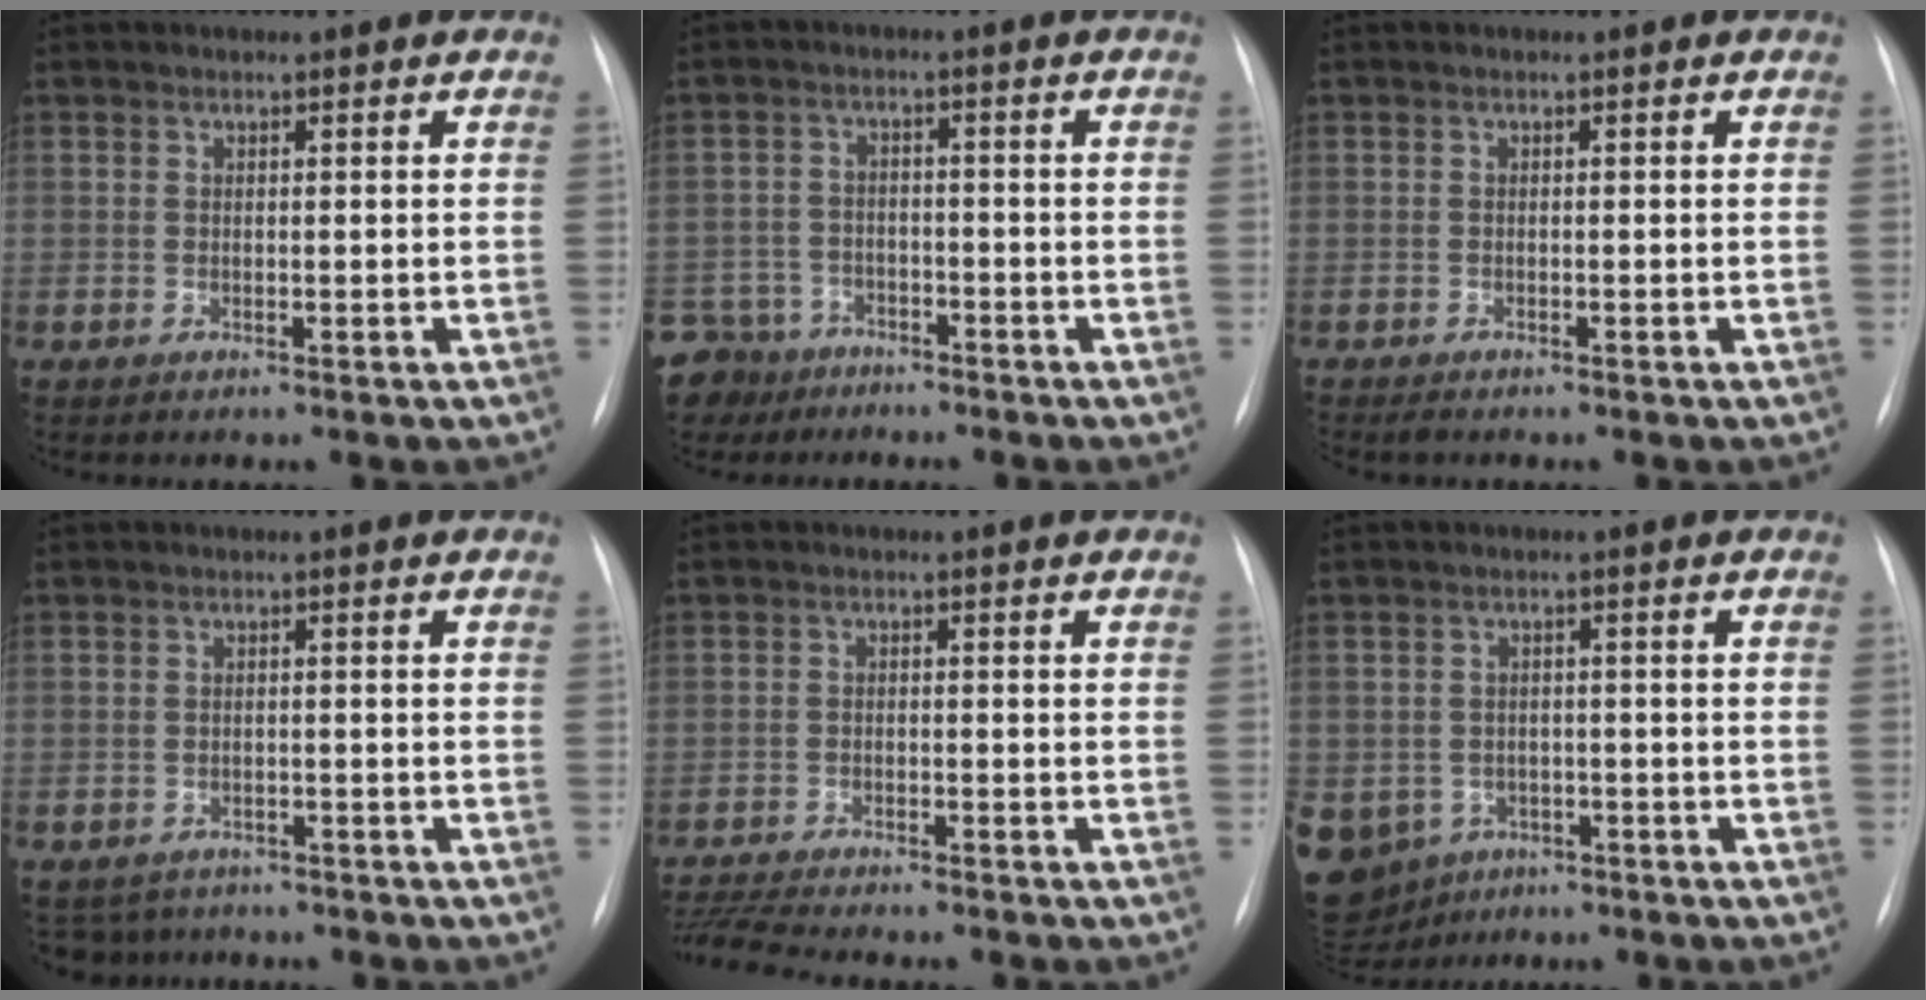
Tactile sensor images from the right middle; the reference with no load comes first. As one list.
[{"total": 10.6, "force": [-8.1, 6.6, 1.6], "torque": [-0.066, 0.000, -0.138]}, {"total": 1.1, "force": [-1.0, 0.3, 0.4], "torque": [-0.009, -0.003, -0.014]}, {"total": 4.2, "force": [-3.7, 2.1, -0.3], "torque": [0.004, 0.000, -0.053]}, {"total": 8.5, "force": [-7.8, 0.2, 3.3], "torque": [-0.061, -0.015, -0.126]}, {"total": 13.3, "force": [-6.4, 11.1, 3.7], "torque": [-0.126, 0.006, -0.077]}]